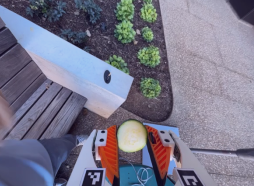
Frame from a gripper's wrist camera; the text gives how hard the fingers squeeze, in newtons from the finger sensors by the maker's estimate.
{"total": 11.9, "left": 12.6, "right": 11.1}